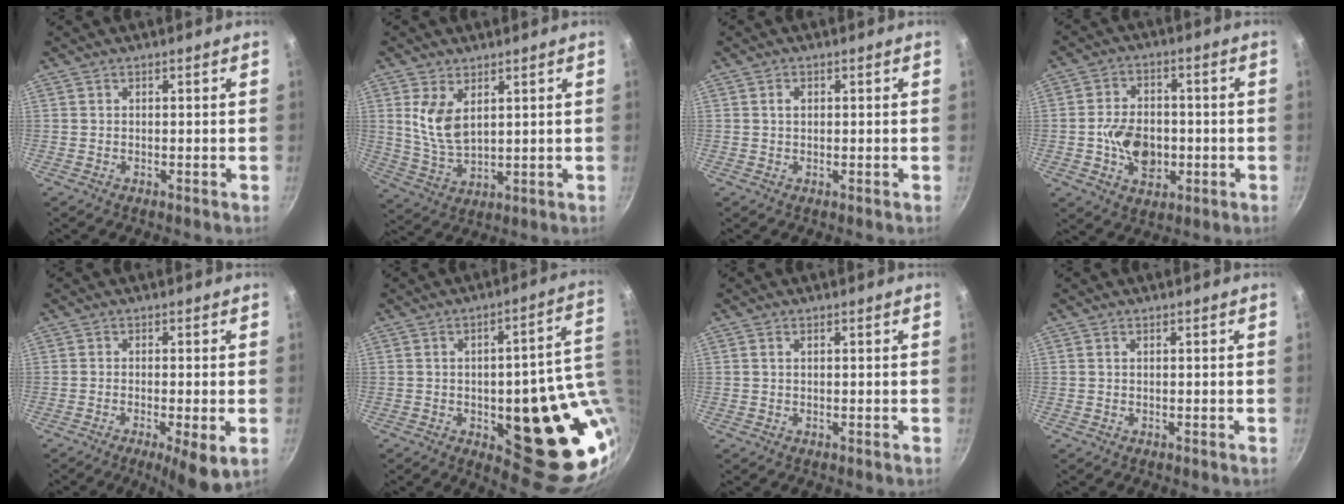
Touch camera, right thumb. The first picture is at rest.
{"total": 8.3, "force": [3.1, 4.5, 6.3], "torque": [-0.118, -0.028, 0.069]}
{"total": 1.6, "force": [0.4, 1.1, 1.0], "torque": [-0.014, 0.005, 0.006]}
{"total": 10.4, "force": [-1.8, 7.5, 7.0], "torque": [-0.093, 0.015, -0.029]}
{"total": 7.2, "force": [-2.5, 1.6, 6.6], "torque": [-0.105, -0.001, -0.035]}
{"total": 24.5, "force": [-2.4, 10.1, 22.2], "torque": [-0.221, -0.008, -0.017]}
{"total": 0.7, "force": [0.2, 0.3, 0.5], "torque": [-0.010, 0.003, 0.003]}
{"total": 0.0}